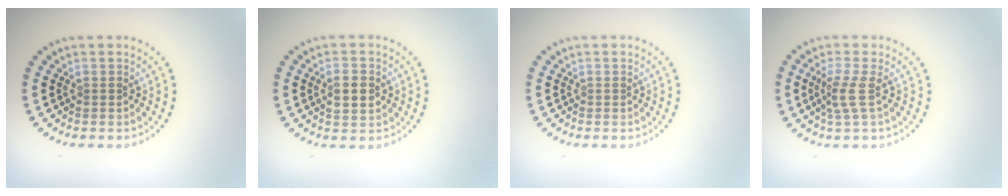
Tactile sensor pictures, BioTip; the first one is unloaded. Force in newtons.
{"total": 2.3, "press": 2.2, "slide": 0.2}
{"total": 0.0}
{"total": 2.4, "press": 1.8, "slide": 1.6}